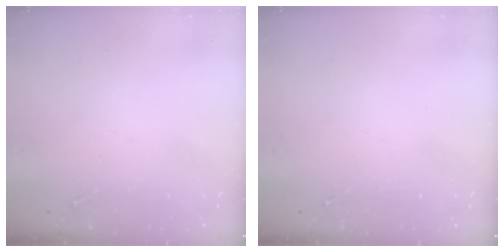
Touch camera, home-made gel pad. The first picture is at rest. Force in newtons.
{"total": 0.0}